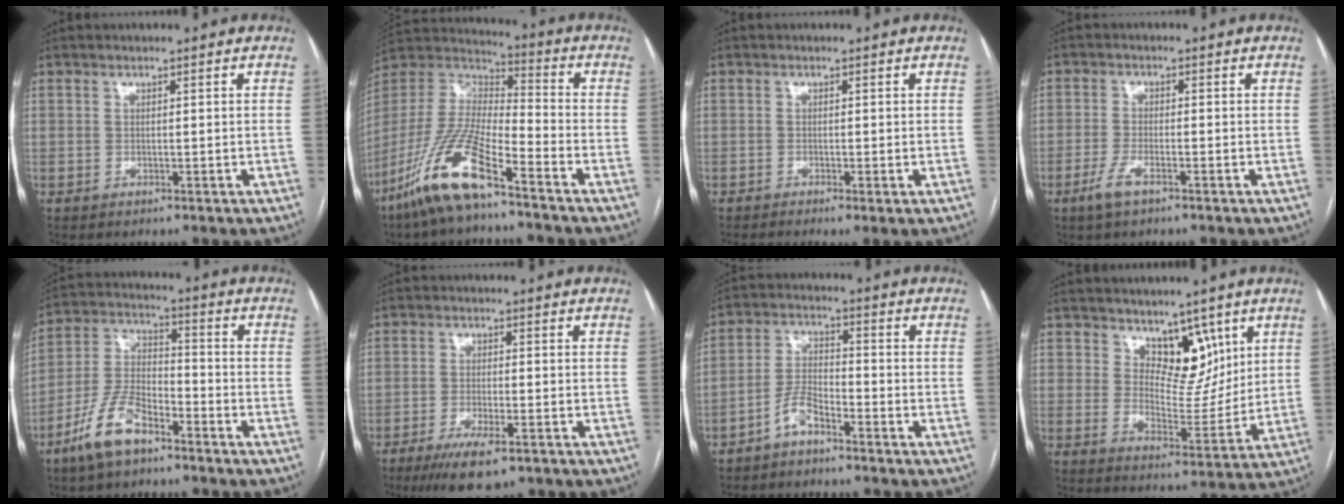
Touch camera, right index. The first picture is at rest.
{"total": 15.2, "force": [-9.8, 2.6, 11.3], "torque": [-0.243, -0.012, -0.193]}
{"total": 2.1, "force": [-1.0, 0.2, 1.9], "torque": [-0.029, -0.007, -0.014]}
{"total": 3.4, "force": [-2.1, 1.0, 2.5], "torque": [-0.056, -0.001, -0.043]}
{"total": 10.4, "force": [-6.7, 4.0, 6.8], "torque": [-0.152, 0.004, -0.134]}
{"total": 7.5, "force": [-4.8, 1.6, 5.5], "torque": [-0.093, -0.016, -0.077]}
{"total": 4.9, "force": [-3.5, 1.7, 3.0], "torque": [-0.067, 0.011, -0.071]}
{"total": 7.7, "force": [4.8, 4.3, 4.1], "torque": [-0.051, -0.006, 0.087]}